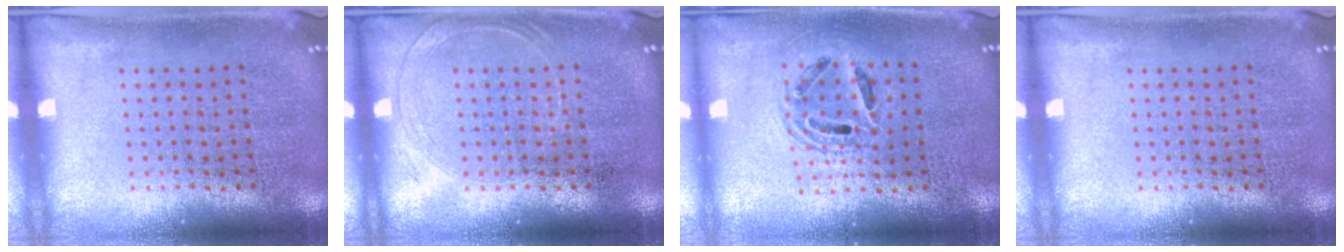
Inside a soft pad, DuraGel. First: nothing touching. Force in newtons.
{"total": 1.2, "press": 1.1, "slide": 0.3}
{"total": 1.4, "press": 1.3, "slide": 0.7}
{"total": 0.0}